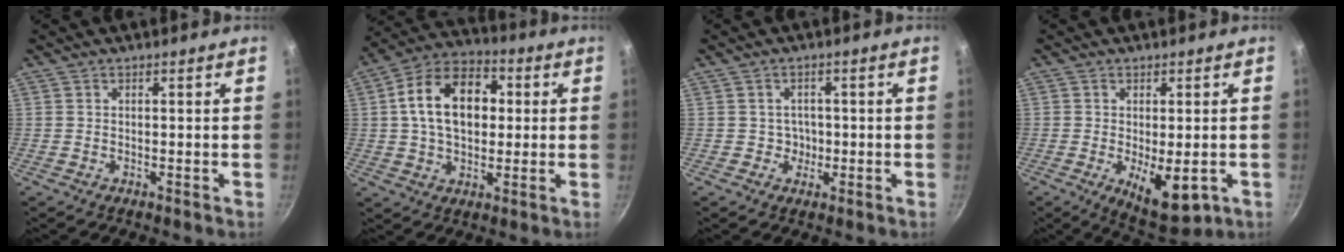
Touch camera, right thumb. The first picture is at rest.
{"total": 15.9, "force": [2.2, 10.7, 11.5], "torque": [-0.159, 0.024, 0.023]}
{"total": 2.4, "force": [-0.3, 2.3, 0.5], "torque": [0.015, 0.002, -0.005]}
{"total": 9.1, "force": [-2.3, 3.9, 7.9], "torque": [-0.104, -0.009, -0.017]}